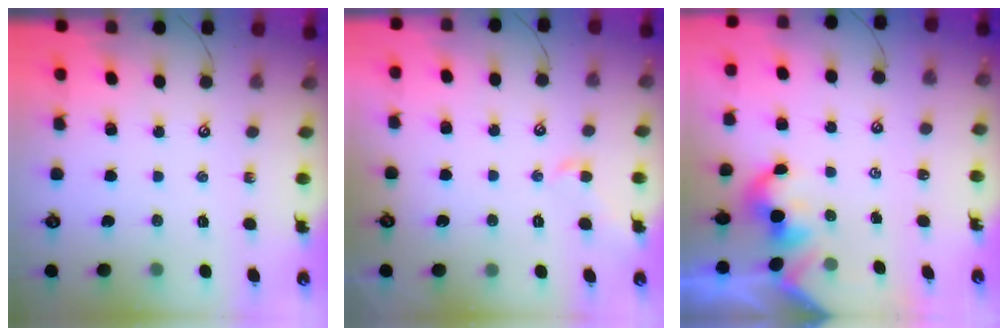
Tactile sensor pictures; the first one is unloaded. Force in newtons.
{"total": 0.6, "press": 0.2, "slide": 0.6}
{"total": 1.4, "press": 1.3, "slide": 0.3}